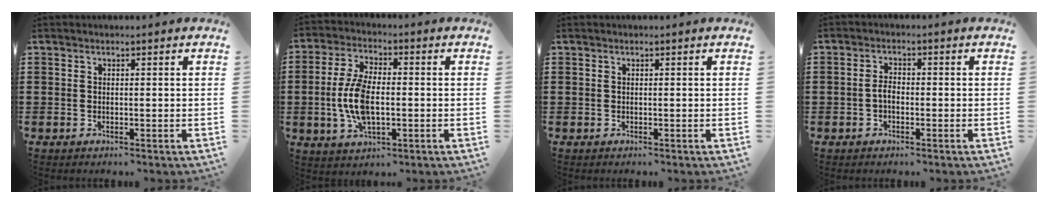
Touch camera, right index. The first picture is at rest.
{"total": 8.9, "force": [-1.0, 4.2, 7.8], "torque": [-0.179, -0.003, -0.024]}
{"total": 0.0}
{"total": 2.2, "force": [-0.7, 1.2, 1.7], "torque": [-0.043, 0.000, -0.016]}